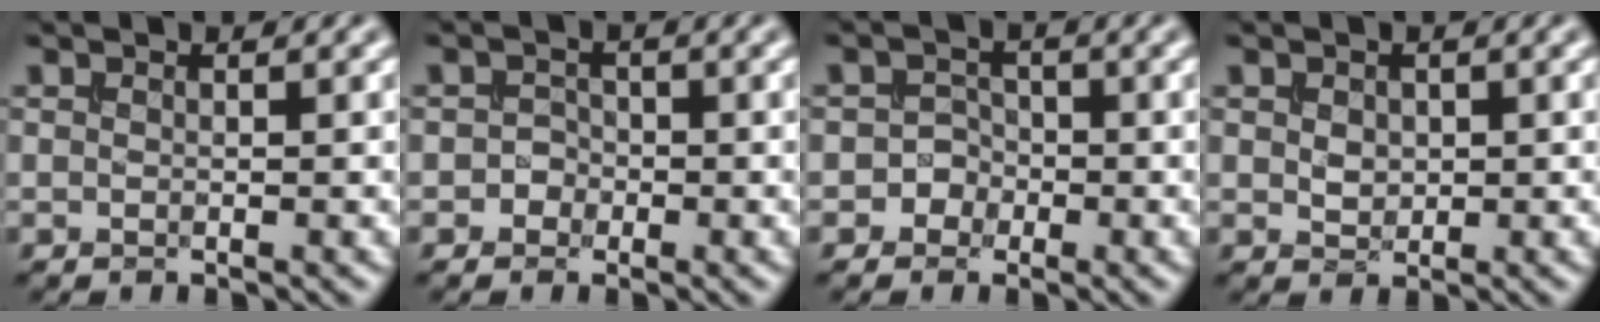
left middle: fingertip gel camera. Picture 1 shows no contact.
{"total": 1.2, "force": [-0.6, 1.1, 0.1], "torque": [0.005, 0.004, -0.013]}
{"total": 1.7, "force": [-0.7, 1.5, 0.1], "torque": [0.020, 0.007, -0.021]}
{"total": 1.4, "force": [0.2, 1.1, 0.8], "torque": [-0.019, -0.002, 0.006]}